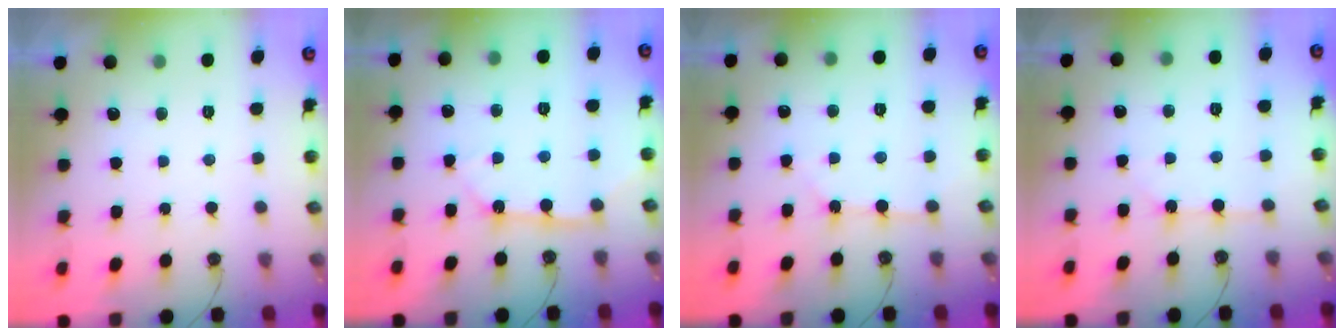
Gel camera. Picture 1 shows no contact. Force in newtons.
{"total": 9.7, "press": 9.6, "slide": 1.3}
{"total": 3.8, "press": 3.8, "slide": 0.4}
{"total": 3.9, "press": 3.9, "slide": 0.3}